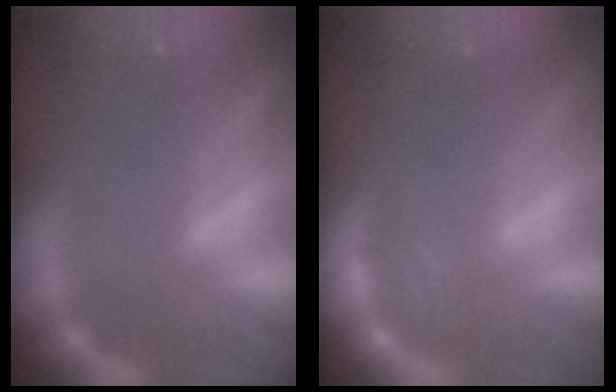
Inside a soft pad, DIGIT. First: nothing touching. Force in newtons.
{"total": 2.0}